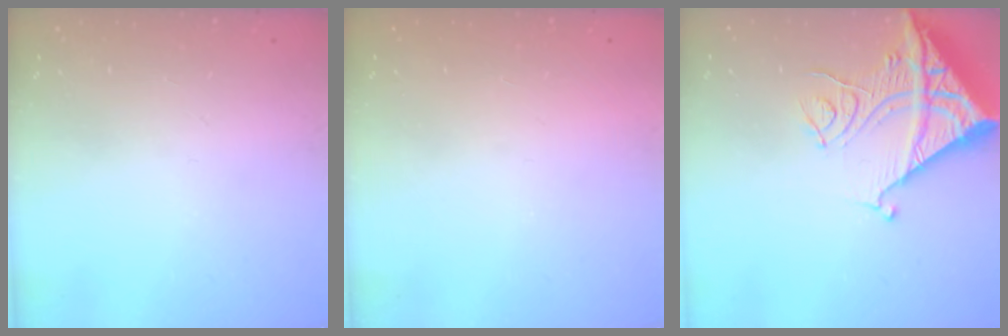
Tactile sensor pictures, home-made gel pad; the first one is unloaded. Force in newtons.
{"total": 1.6, "press": 1.5, "slide": 0.1}
{"total": 16.7, "press": 16.6, "slide": 1.8}